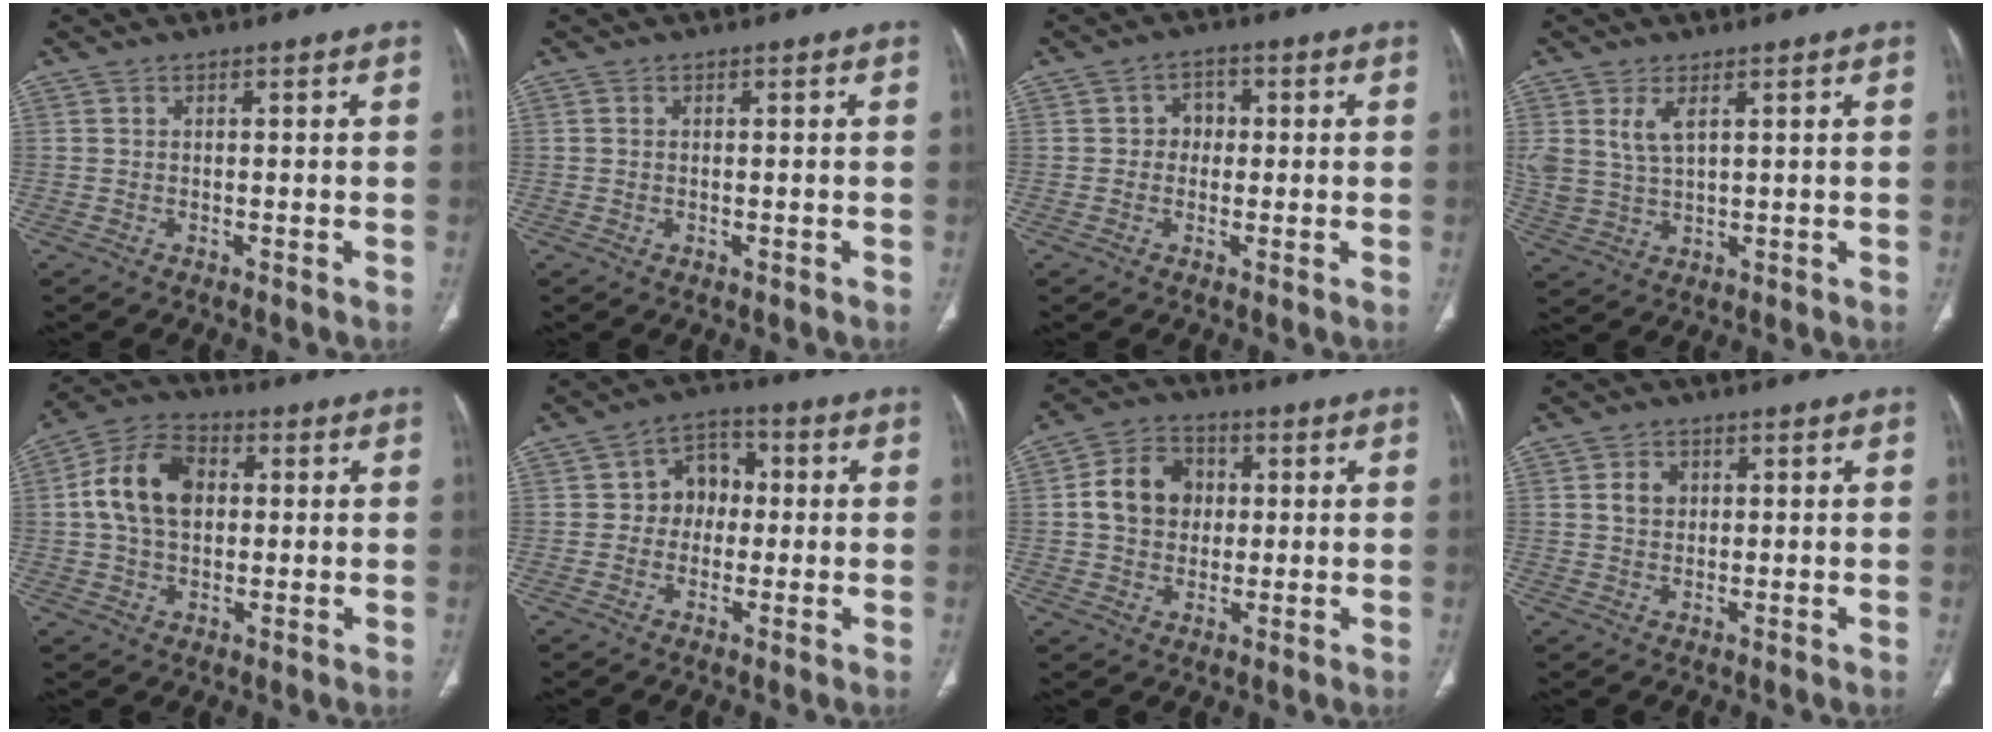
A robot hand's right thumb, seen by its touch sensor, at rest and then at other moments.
{"total": 0.5, "force": [0.0, 0.4, 0.3], "torque": [-0.012, -0.002, 0.002]}
{"total": 3.5, "force": [0.2, 3.1, 1.7], "torque": [0.001, 0.009, -0.006]}
{"total": 5.3, "force": [2.4, 2.5, 4.1], "torque": [-0.089, -0.011, 0.060]}
{"total": 12.4, "force": [1.6, 8.5, 8.9], "torque": [-0.155, 0.020, 0.022]}
{"total": 7.3, "force": [0.3, 6.0, 4.1], "torque": [-0.026, 0.020, -0.005]}
{"total": 10.3, "force": [1.1, 8.4, 5.7], "torque": [-0.075, 0.011, 0.013]}
{"total": 3.2, "force": [0.8, 2.6, 1.7], "torque": [-0.018, 0.001, 0.015]}